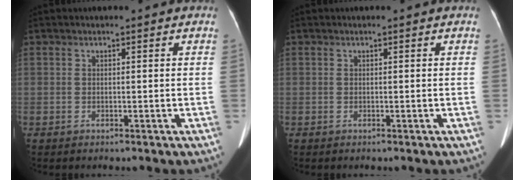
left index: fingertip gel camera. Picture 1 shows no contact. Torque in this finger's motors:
{"motor_torque": [0.05, 0.05, 0.00, 0.01]}